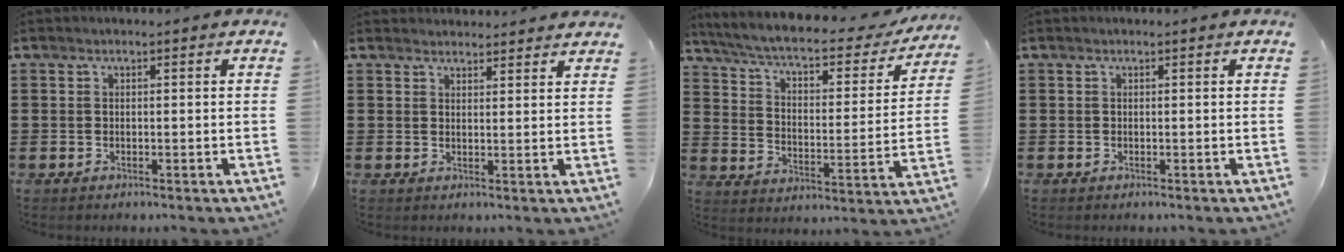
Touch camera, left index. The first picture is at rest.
{"total": 2.3, "force": [2.3, 0.2, -0.2], "torque": [-0.003, -0.005, 0.046]}
{"total": 6.2, "force": [5.0, 1.0, 3.6], "torque": [-0.091, -0.034, 0.081]}
{"total": 0.0}